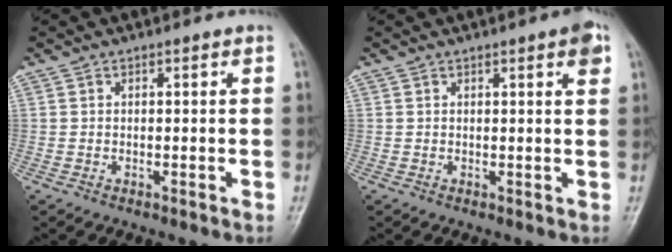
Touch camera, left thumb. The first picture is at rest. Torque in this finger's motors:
{"motor_torque": [0.74, 0.54, 0.45, -0.31, 0.00]}